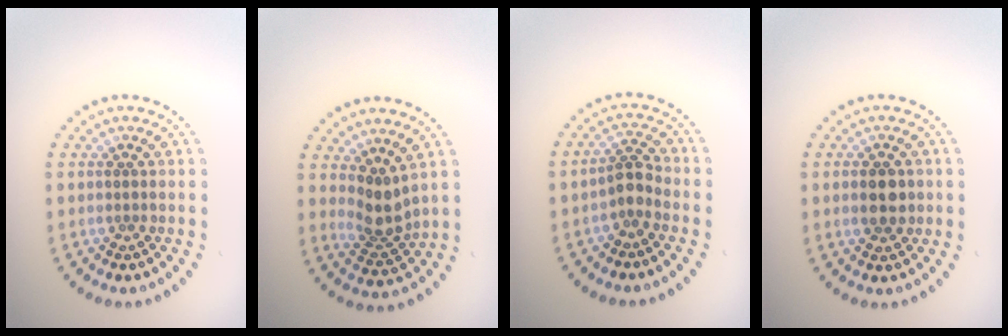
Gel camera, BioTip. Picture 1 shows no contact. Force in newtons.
{"total": 2.9, "press": 2.2, "slide": 1.9}
{"total": 2.0, "press": 1.6, "slide": 1.3}
{"total": 2.5, "press": 2.5, "slide": 0.1}